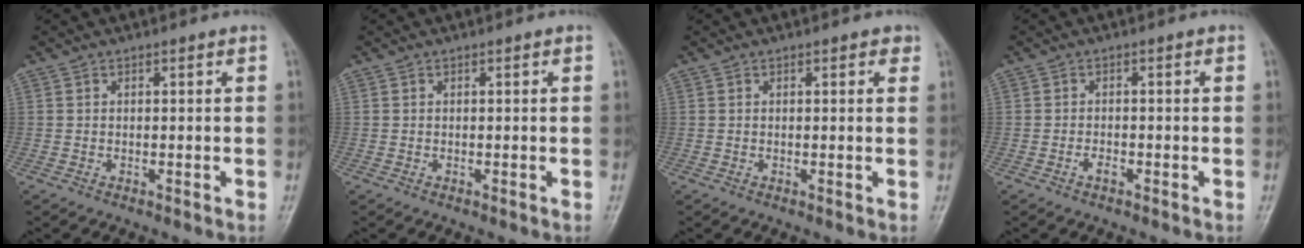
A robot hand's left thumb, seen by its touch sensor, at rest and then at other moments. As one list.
[{"total": 0.0}, {"total": 1.5, "force": [0.7, 0.8, 1.0], "torque": [0.000, 0.000, 0.004]}, {"total": 1.6, "force": [-0.9, 0.9, 1.0], "torque": [-0.015, 0.004, -0.020]}]